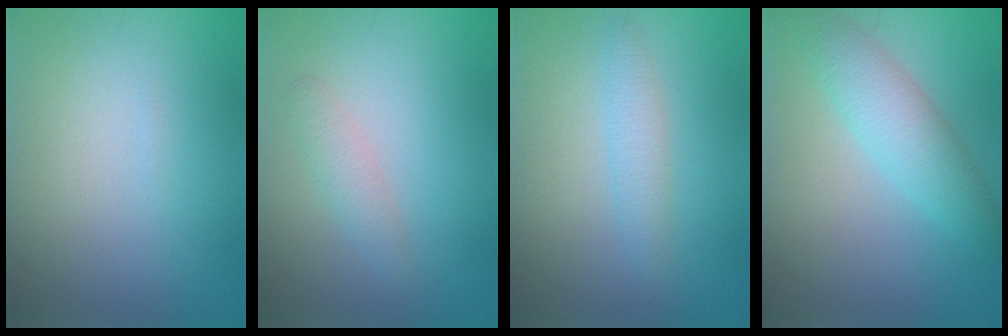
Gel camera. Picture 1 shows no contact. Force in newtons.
{"total": 1.6, "press": 1.6, "slide": 0.1}
{"total": 1.9, "press": 1.9, "slide": 0.0}
{"total": 4.1, "press": 4.1, "slide": 0.2}